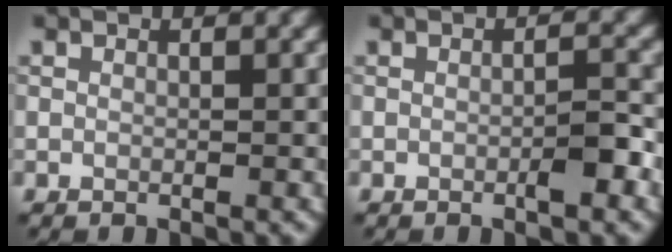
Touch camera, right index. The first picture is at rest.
{"total": 2.2, "force": [-0.8, 0.3, 2.0], "torque": [-0.031, 0.003, -0.015]}